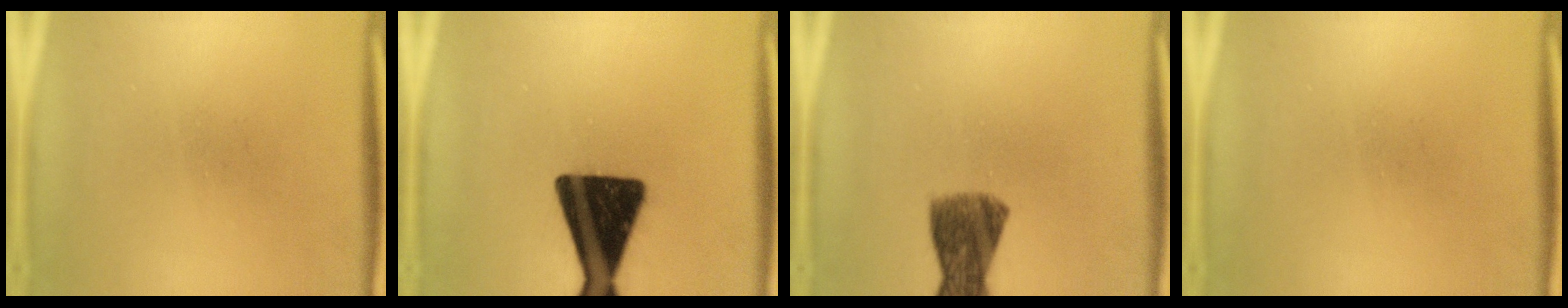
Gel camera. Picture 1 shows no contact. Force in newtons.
{"total": 18.5}
{"total": 8.1}
{"total": 0.0}